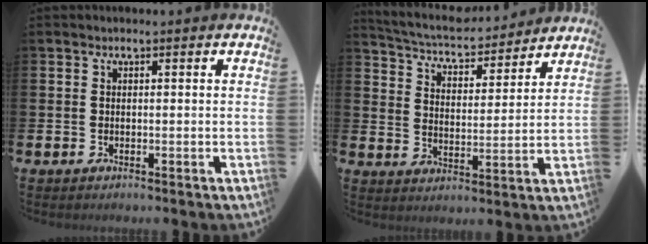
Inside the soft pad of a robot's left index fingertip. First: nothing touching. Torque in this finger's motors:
{"motor_torque": [1.02, -1.12, 0.43, 0.05]}